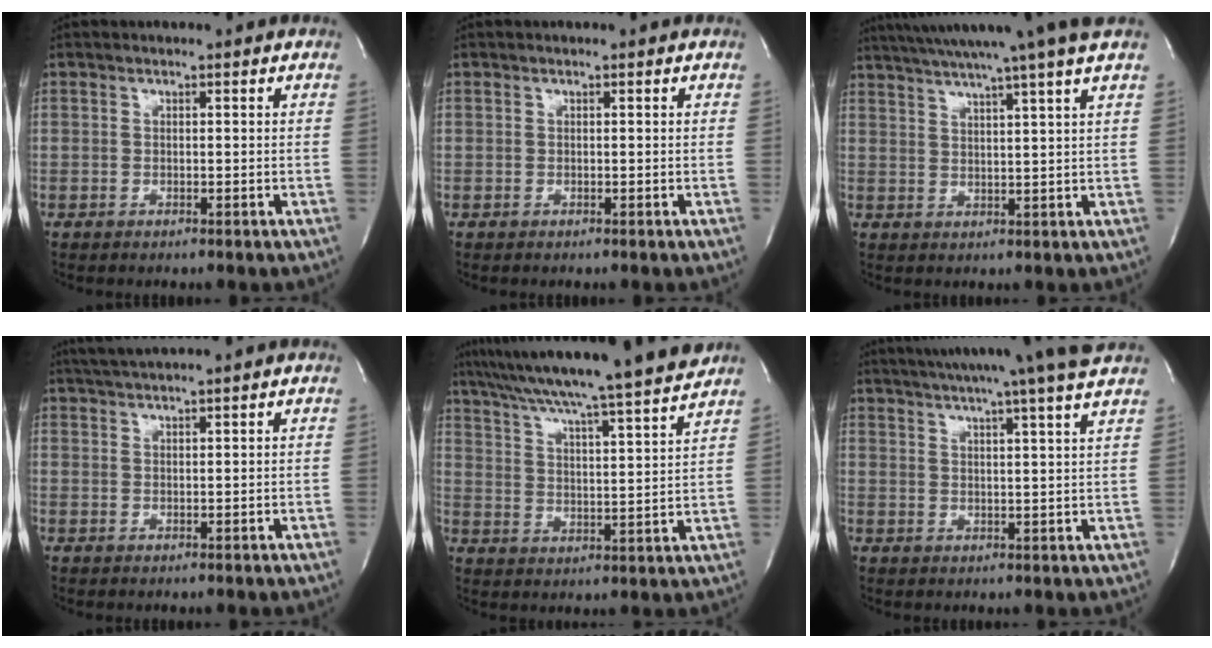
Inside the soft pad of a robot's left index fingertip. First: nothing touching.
{"total": 0.0}
{"total": 15.7, "force": [13.1, -2.3, 8.3], "torque": [-0.143, -0.007, 0.180]}
{"total": 4.1, "force": [3.6, -1.0, 1.7], "torque": [-0.031, 0.017, 0.069]}
{"total": 21.2, "force": [18.9, -1.8, 9.4], "torque": [-0.164, -0.026, 0.272]}
{"total": 19.0, "force": [16.5, -1.9, 9.1], "torque": [-0.157, -0.014, 0.221]}